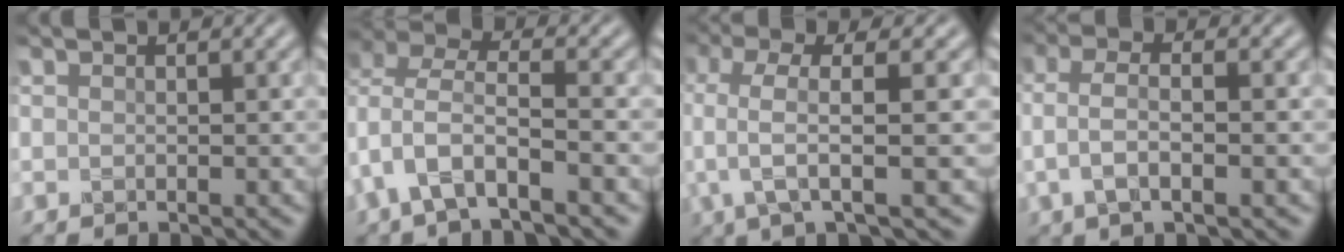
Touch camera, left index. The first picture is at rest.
{"total": 5.8, "force": [-2.0, 3.0, 4.5], "torque": [-0.093, 0.007, -0.041]}
{"total": 4.7, "force": [0.6, 1.0, 4.6], "torque": [-0.093, 0.006, 0.009]}
{"total": 3.3, "force": [-0.4, 1.1, 3.1], "torque": [-0.070, 0.009, -0.010]}